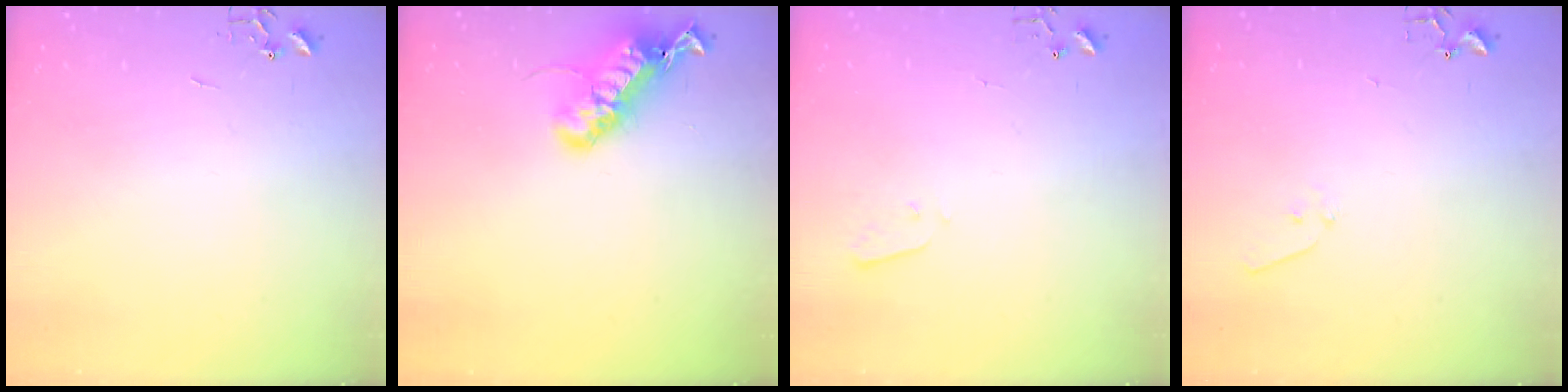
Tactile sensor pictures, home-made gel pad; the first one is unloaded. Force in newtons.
{"total": 19.9, "press": 19.9, "slide": 0.3}
{"total": 1.9, "press": 1.9, "slide": 0.4}
{"total": 6.3, "press": 6.3, "slide": 0.7}